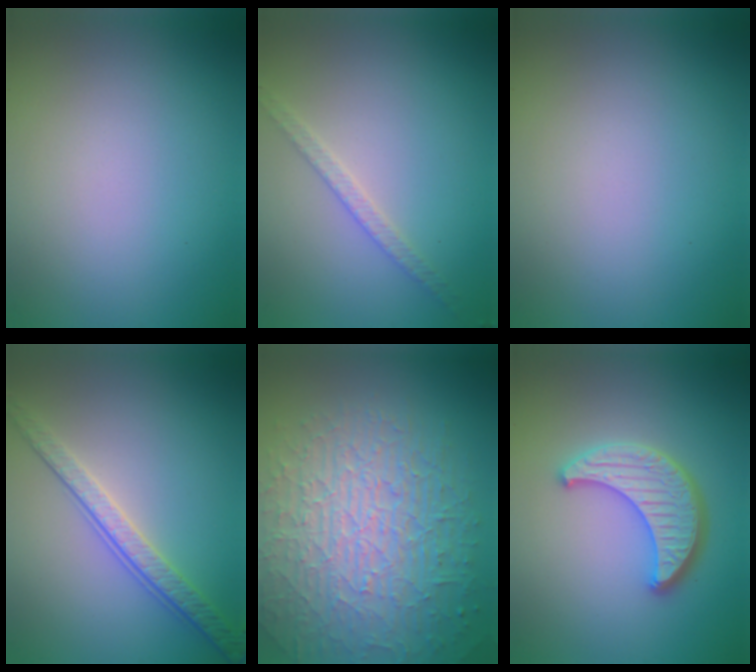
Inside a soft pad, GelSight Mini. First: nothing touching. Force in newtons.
{"total": 1.9, "press": 1.9, "slide": 0.4}
{"total": 0.0}
{"total": 3.6, "press": 3.2, "slide": 1.7}
{"total": 10.0, "press": 6.6, "slide": 7.5}
{"total": 4.3, "press": 3.9, "slide": 2.0}